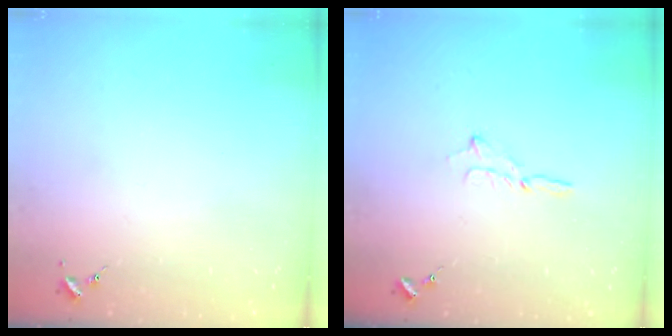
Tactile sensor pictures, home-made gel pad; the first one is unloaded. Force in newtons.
{"total": 2.3, "press": 2.3, "slide": 0.2}